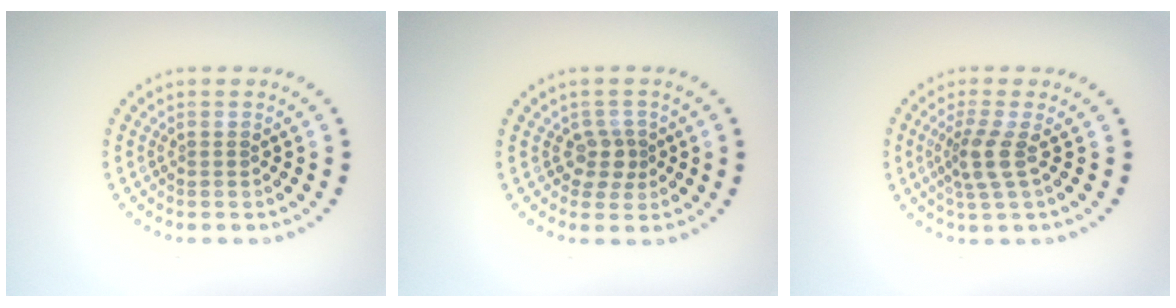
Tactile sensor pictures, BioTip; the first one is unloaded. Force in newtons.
{"total": 2.0, "press": 1.6, "slide": 1.3}
{"total": 2.6, "press": 2.0, "slide": 1.7}